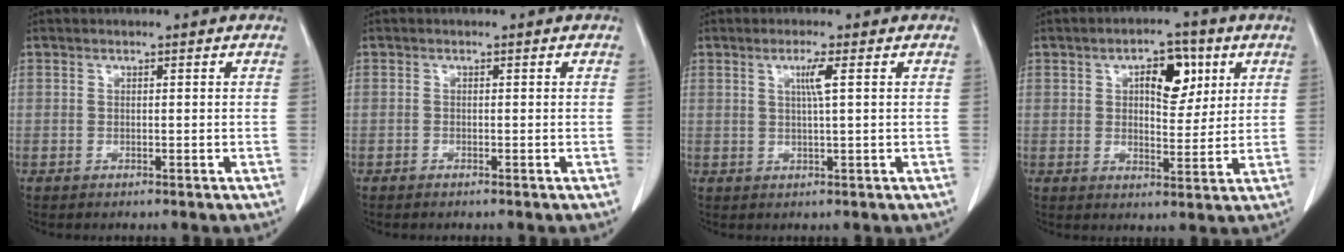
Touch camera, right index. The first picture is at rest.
{"total": 0.0}
{"total": 2.8, "force": [0.9, -0.4, 2.7], "torque": [-0.051, -0.002, 0.015]}
{"total": 7.5, "force": [3.0, 3.5, 6.0], "torque": [-0.086, 0.011, 0.046]}